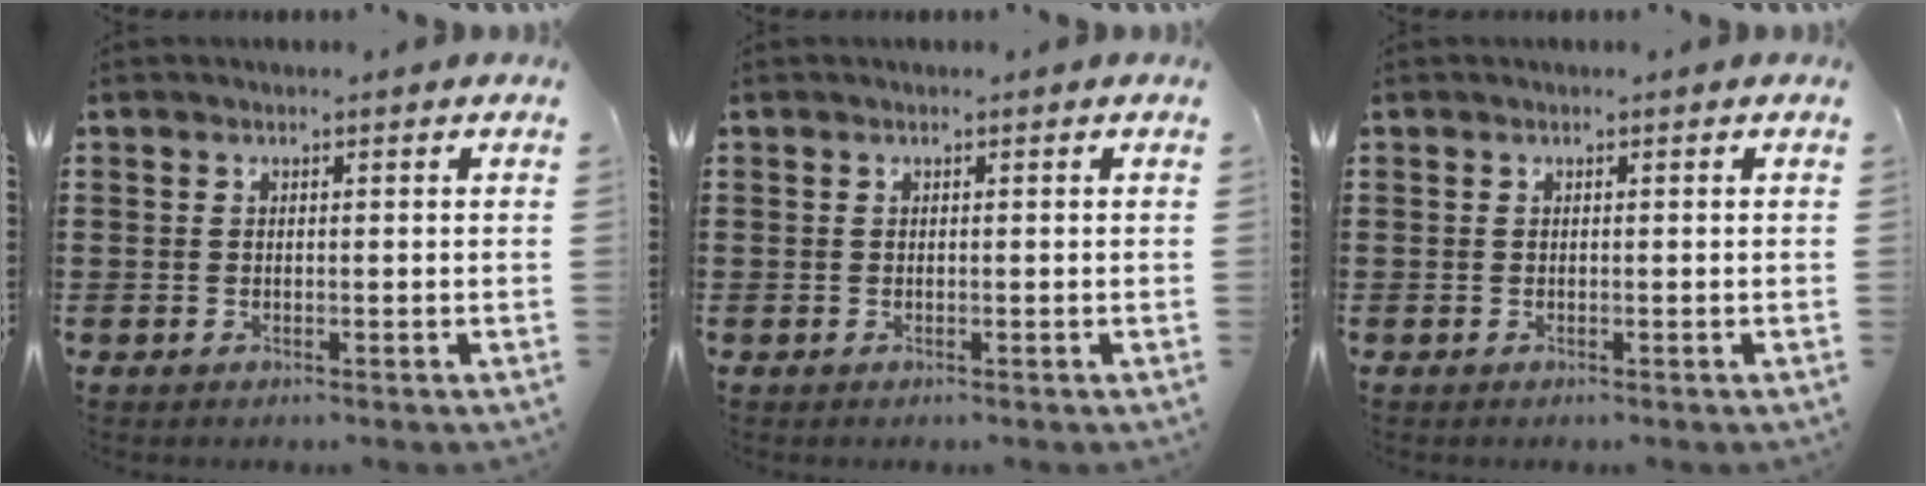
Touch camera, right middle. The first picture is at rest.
{"total": 0.0}
{"total": 0.0}